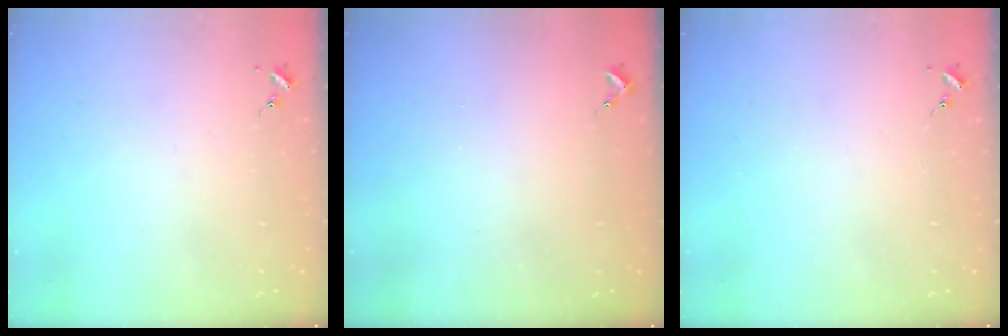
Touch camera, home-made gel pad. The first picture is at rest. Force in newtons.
{"total": 0.7, "press": 0.7, "slide": 0.1}
{"total": 0.0}